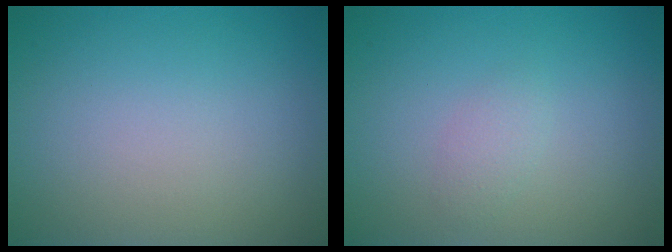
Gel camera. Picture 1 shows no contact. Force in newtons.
{"total": 1.1, "press": 1.1, "slide": 0.1}